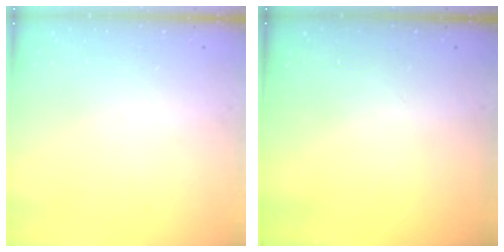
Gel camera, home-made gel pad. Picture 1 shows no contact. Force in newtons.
{"total": 0.0}